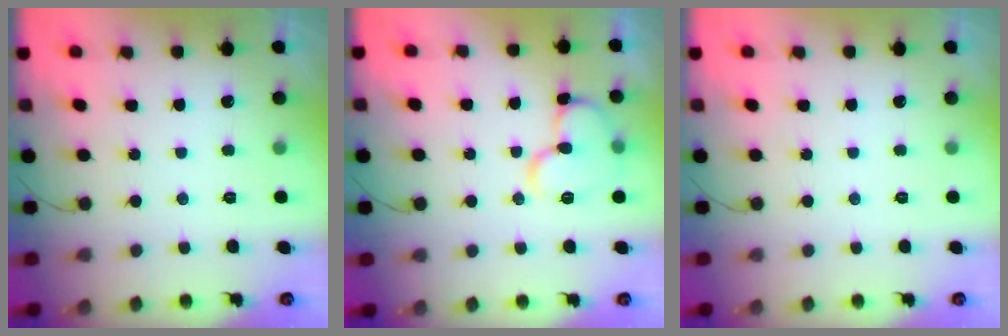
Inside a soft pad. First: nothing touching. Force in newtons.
{"total": 11.3, "press": 11.2, "slide": 1.2}
{"total": 0.0}